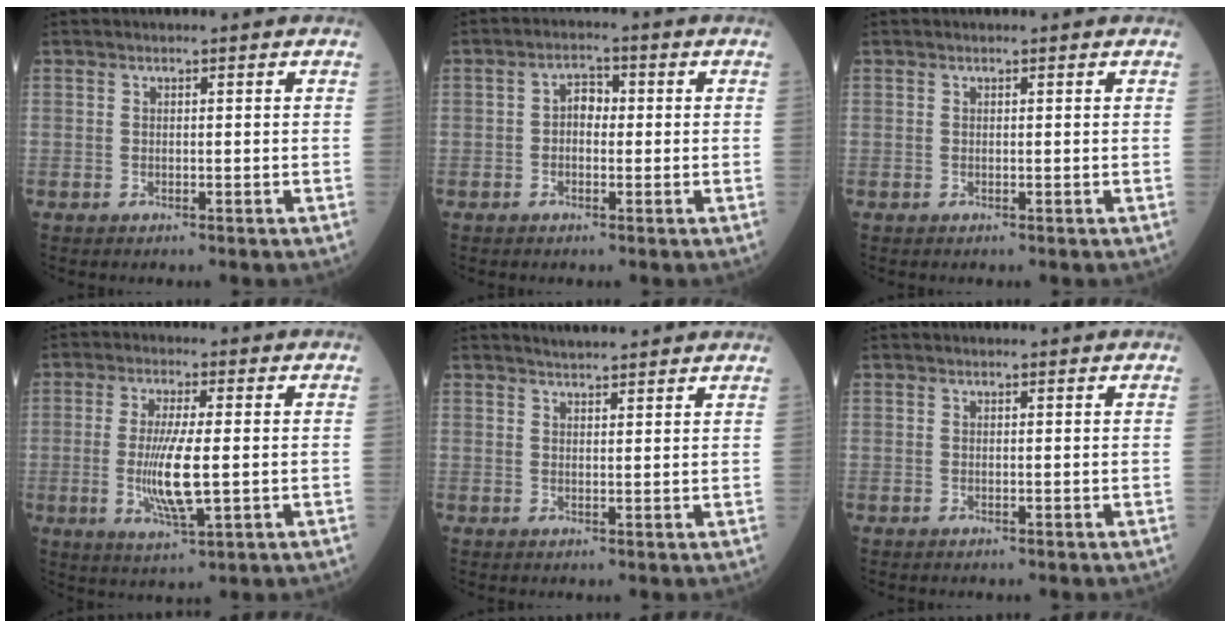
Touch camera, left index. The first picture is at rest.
{"total": 3.0, "force": [-0.2, 1.9, 2.4], "torque": [-0.039, 0.016, -0.007]}
{"total": 0.0}
{"total": 8.1, "force": [-0.7, 1.2, 8.0], "torque": [-0.164, -0.014, -0.013]}
{"total": 5.5, "force": [5.1, 0.6, 1.9], "torque": [-0.030, 0.022, 0.065]}
{"total": 0.7, "force": [0.7, 0.1, 0.1], "torque": [-0.004, -0.001, 0.005]}